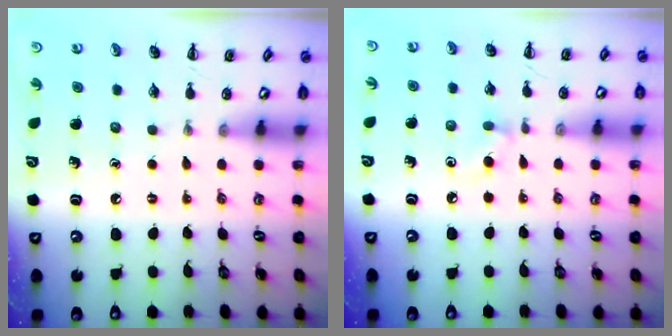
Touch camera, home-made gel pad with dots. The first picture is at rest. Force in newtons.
{"total": 4.7, "press": 4.3, "slide": 1.8}